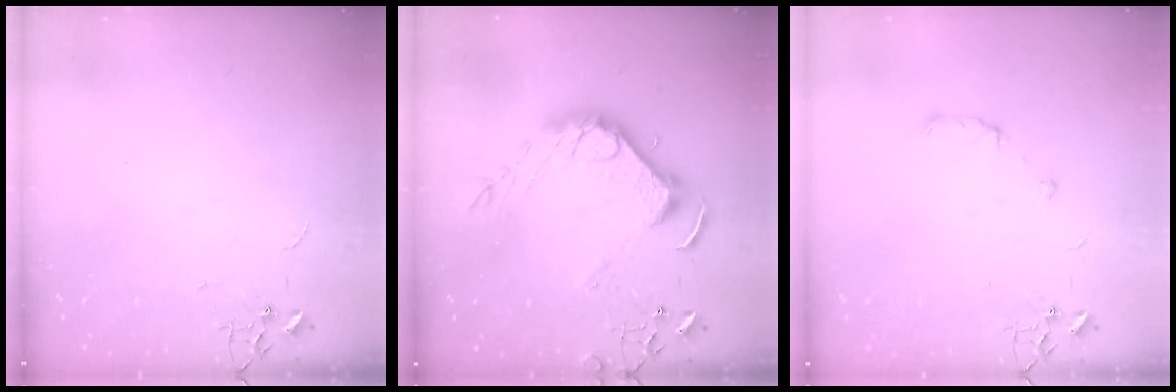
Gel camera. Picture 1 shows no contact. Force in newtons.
{"total": 15.3, "press": 15.2, "slide": 1.7}
{"total": 5.8, "press": 5.8, "slide": 0.8}